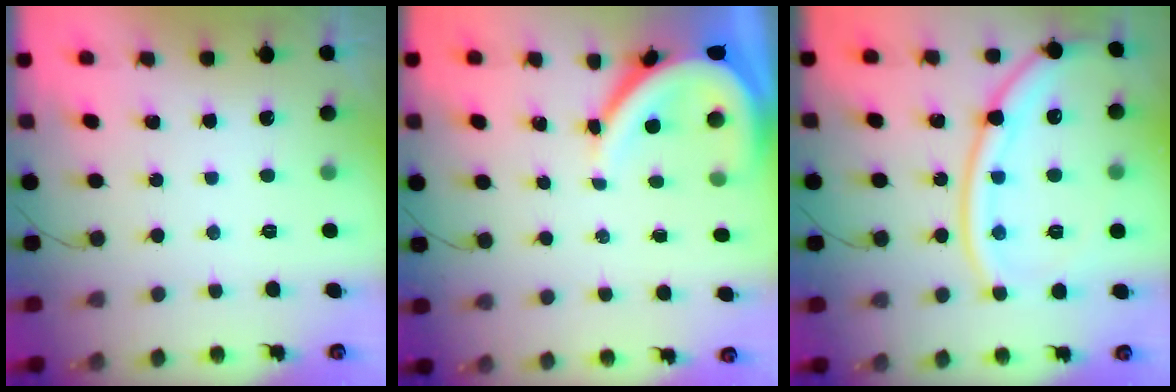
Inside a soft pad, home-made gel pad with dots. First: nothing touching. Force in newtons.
{"total": 9.6, "press": 9.5, "slide": 1.2}
{"total": 18.6, "press": 18.5, "slide": 2.0}